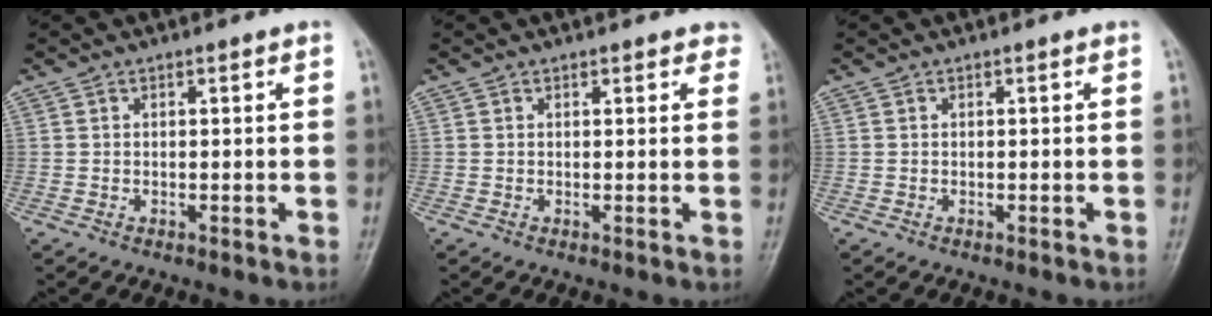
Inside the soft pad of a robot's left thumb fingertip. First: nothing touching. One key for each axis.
{"total": 2.2, "fx": 1.7, "fy": 1.1, "fz": 0.7, "tx": 0.018, "ty": -0.002, "tz": 0.010}
{"total": 0.0}